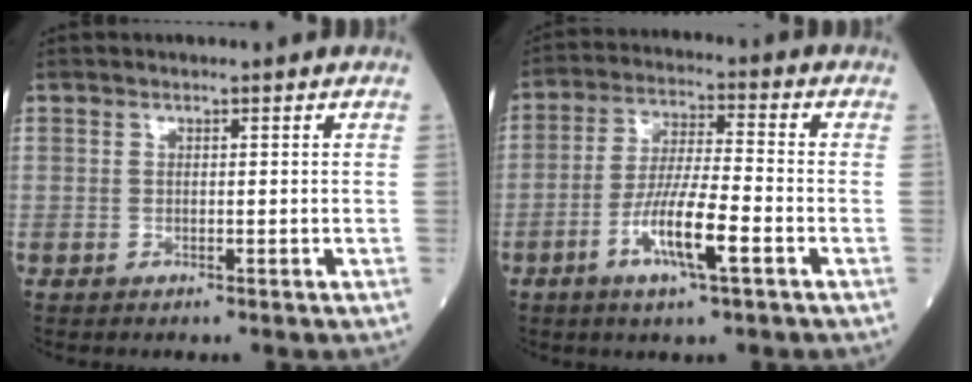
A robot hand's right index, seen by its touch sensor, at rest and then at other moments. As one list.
[{"total": 9.4, "force": [-3.8, 0.9, 8.6], "torque": [-0.163, -0.007, -0.072]}]